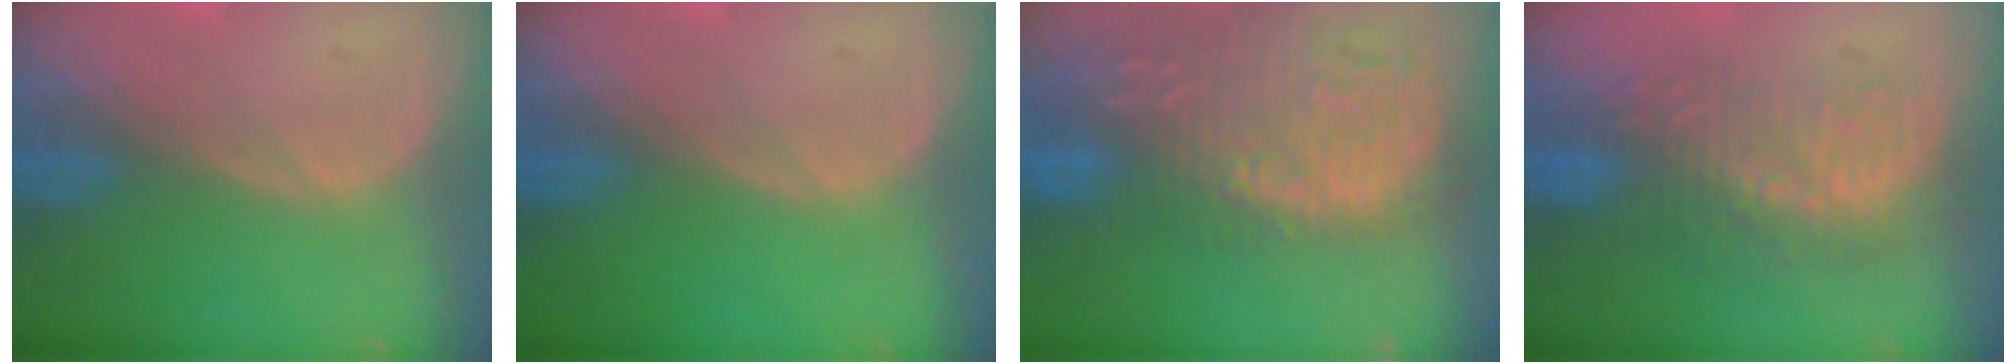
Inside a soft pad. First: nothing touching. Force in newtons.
{"total": 0.0}
{"total": 16.0, "press": 13.2, "slide": 9.0}
{"total": 8.7, "press": 8.6, "slide": 1.6}